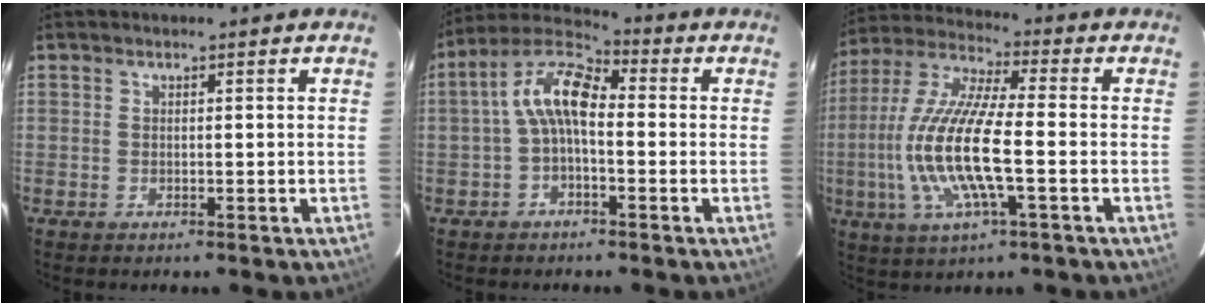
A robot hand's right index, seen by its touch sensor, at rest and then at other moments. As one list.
[{"total": 8.2, "force": [-0.6, 3.8, 7.2], "torque": [-0.152, 0.029, -0.018]}, {"total": 16.4, "force": [-3.0, 3.3, 15.8], "torque": [-0.321, -0.009, -0.060]}]